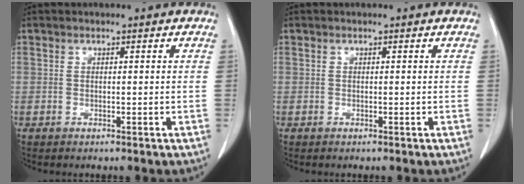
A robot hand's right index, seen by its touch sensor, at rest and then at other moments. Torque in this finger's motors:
{"motor_torque": [0.00, -0.01, 0.00, 0.00]}